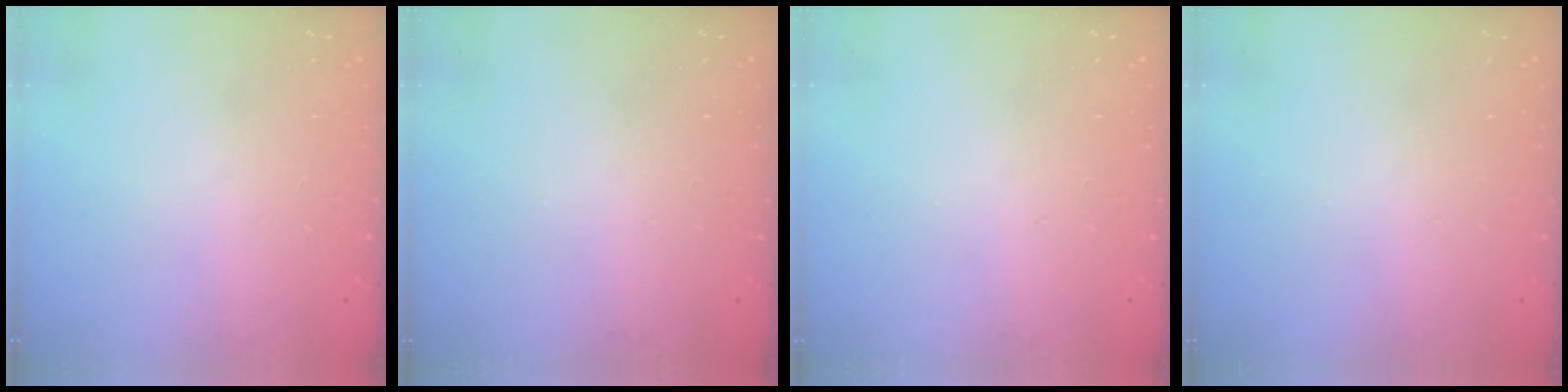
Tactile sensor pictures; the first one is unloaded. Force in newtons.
{"total": 0.0}
{"total": 0.0}
{"total": 0.0}